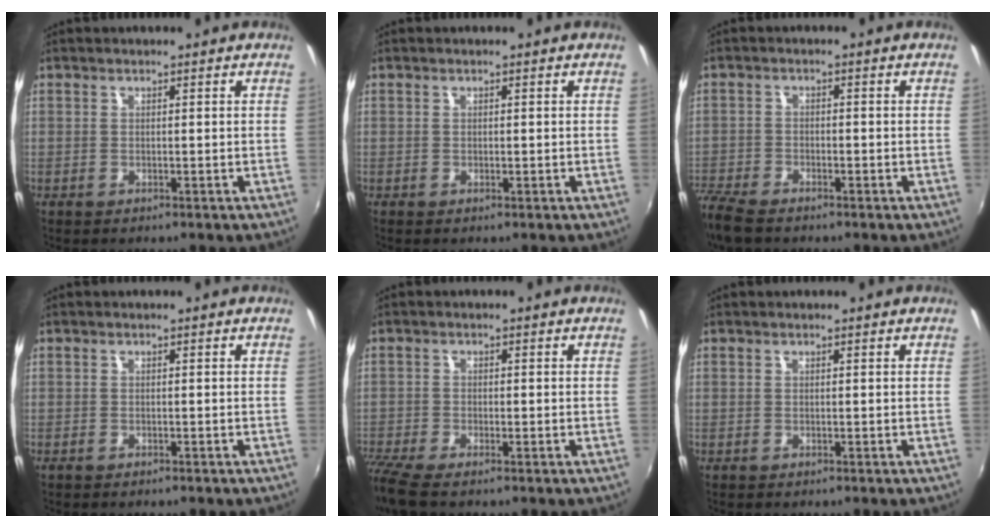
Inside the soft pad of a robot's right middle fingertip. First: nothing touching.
{"total": 0.0}
{"total": 8.2, "force": [-6.6, 2.9, 4.0], "torque": [-0.112, -0.028, -0.128]}
{"total": 0.9, "force": [-0.7, 0.4, 0.4], "torque": [-0.009, -0.003, -0.014]}
{"total": 5.7, "force": [-4.4, 1.1, 3.5], "torque": [-0.094, -0.021, -0.086]}
{"total": 0.0}